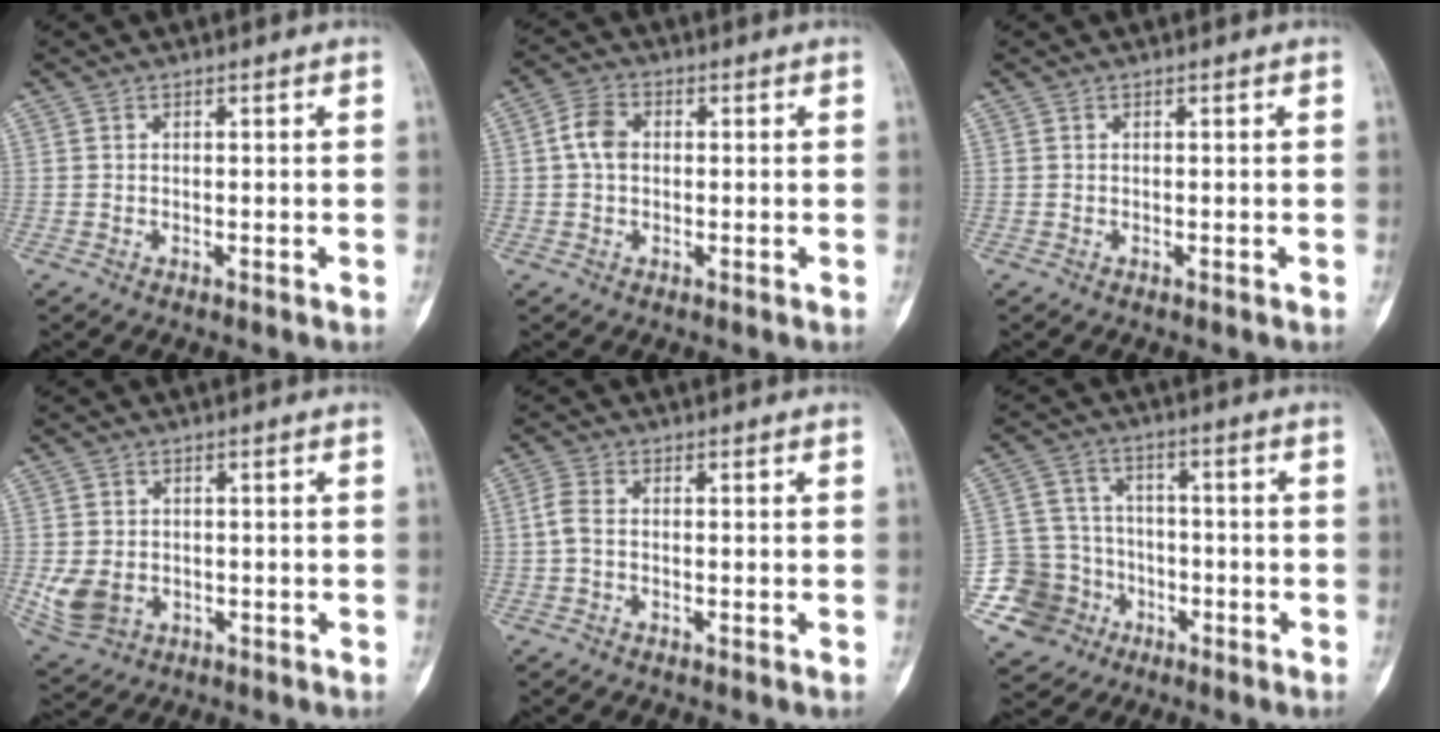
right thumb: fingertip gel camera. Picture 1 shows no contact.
{"total": 5.1, "force": [0.4, 3.8, 3.4], "torque": [-0.061, 0.012, 0.001]}
{"total": 0.0}
{"total": 6.4, "force": [-1.1, 5.0, 3.9], "torque": [-0.072, 0.000, -0.011]}
{"total": 2.7, "force": [-0.4, 1.6, 2.1], "torque": [-0.049, 0.007, -0.016]}
{"total": 11.6, "force": [-4.9, 10.4, 1.5], "torque": [-0.009, 0.058, -0.076]}